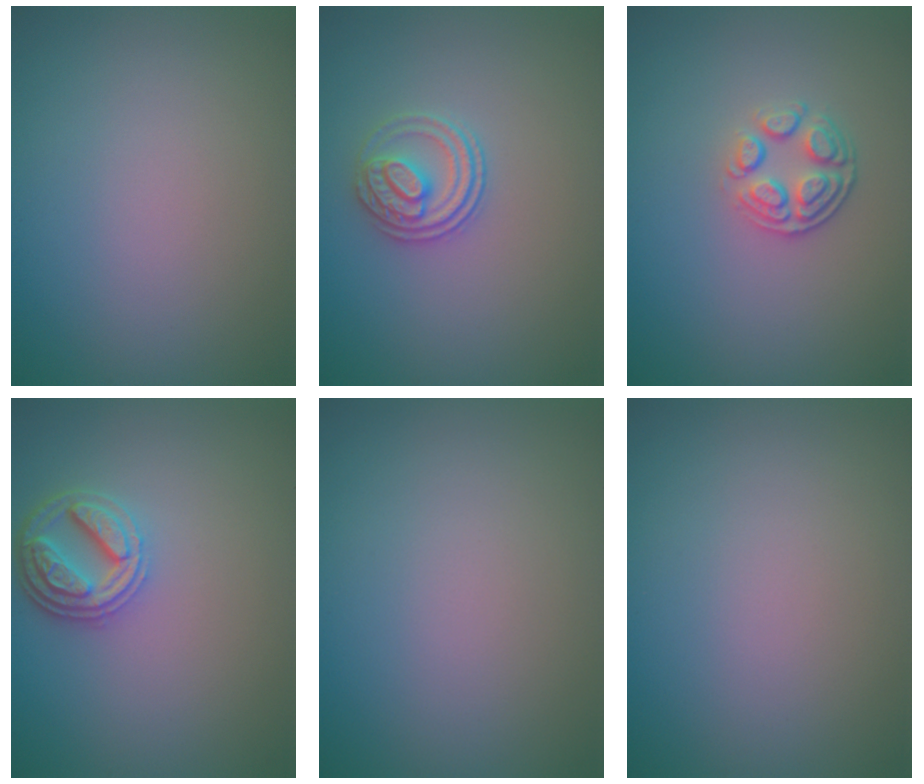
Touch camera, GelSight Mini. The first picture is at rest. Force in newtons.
{"total": 2.8, "press": 2.7, "slide": 1.0}
{"total": 3.0, "press": 2.3, "slide": 1.9}
{"total": 3.5, "press": 3.1, "slide": 1.6}
{"total": 0.0}
{"total": 0.0}